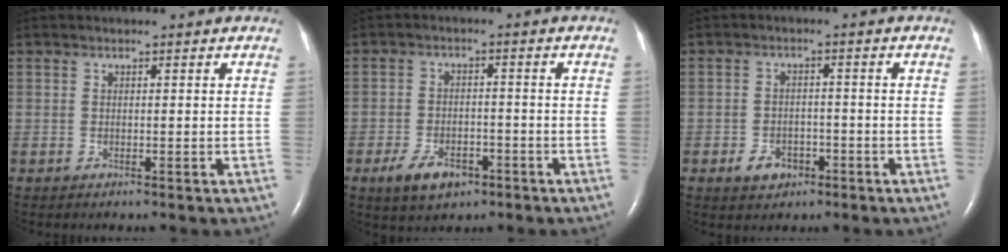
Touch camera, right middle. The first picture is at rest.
{"total": 6.2, "force": [-3.6, 3.3, 3.8], "torque": [-0.074, -0.001, -0.054]}
{"total": 3.8, "force": [-2.0, 2.7, 1.8], "torque": [-0.030, 0.004, -0.026]}